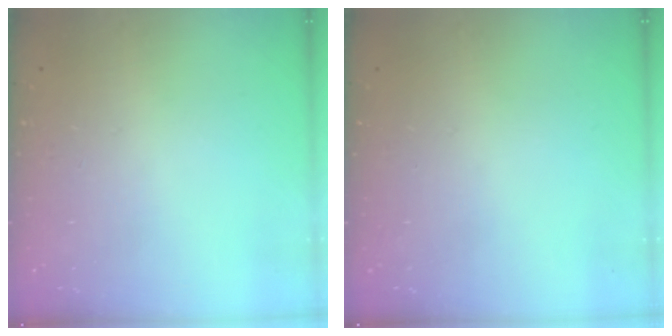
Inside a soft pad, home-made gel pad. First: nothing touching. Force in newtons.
{"total": 0.0}